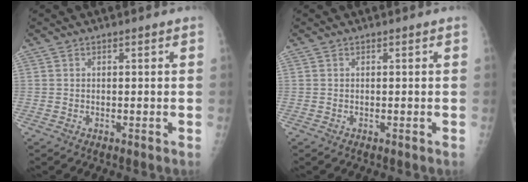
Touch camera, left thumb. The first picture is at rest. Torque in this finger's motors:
{"motor_torque": [0.00, 0.00, 0.00, 0.00, 0.00]}